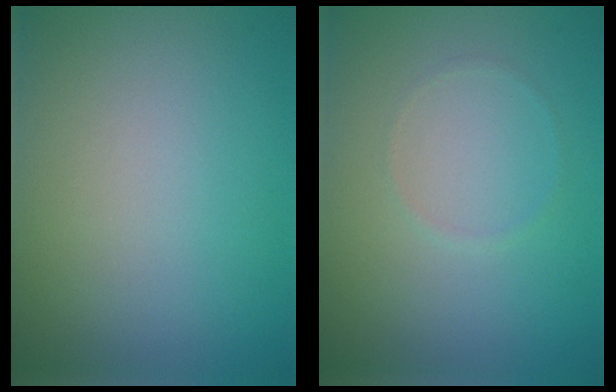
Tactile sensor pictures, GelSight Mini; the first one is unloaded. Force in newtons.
{"total": 0.5, "press": 0.5, "slide": 0.1}